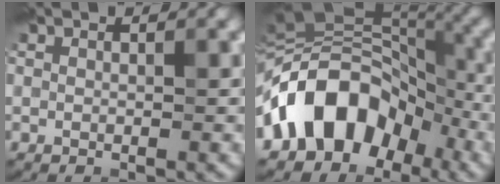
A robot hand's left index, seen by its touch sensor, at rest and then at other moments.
{"total": 12.0, "force": [-5.1, 8.1, 7.4], "torque": [-0.112, 0.027, -0.105]}